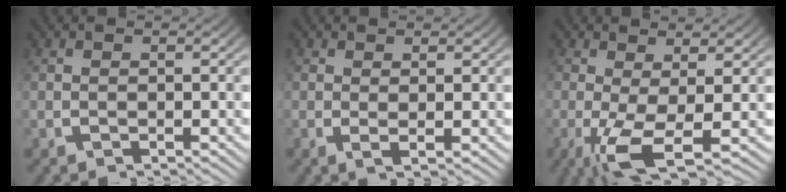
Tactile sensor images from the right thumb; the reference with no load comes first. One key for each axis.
{"total": 1.2, "fx": 0.7, "fy": 0.1, "fz": 1.0, "tx": -0.015, "ty": -0.002, "tz": 0.012}
{"total": 6.0, "fx": -1.3, "fy": 2.4, "fz": 5.3, "tx": -0.115, "ty": -0.032, "tz": -0.010}